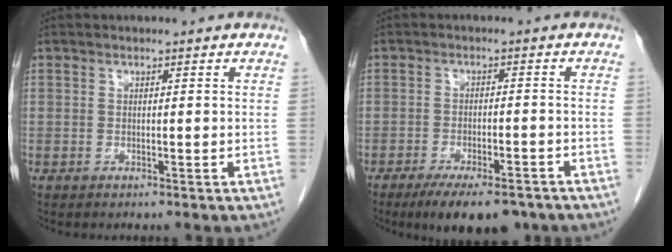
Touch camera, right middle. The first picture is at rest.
{"total": 10.3, "force": [-7.9, 3.1, 5.8], "torque": [-0.079, -0.008, -0.116]}